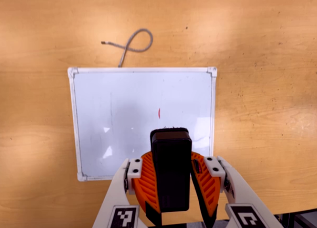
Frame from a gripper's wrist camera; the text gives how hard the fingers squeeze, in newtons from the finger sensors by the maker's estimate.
{"total": 10.8, "left": 10.6, "right": 10.9}